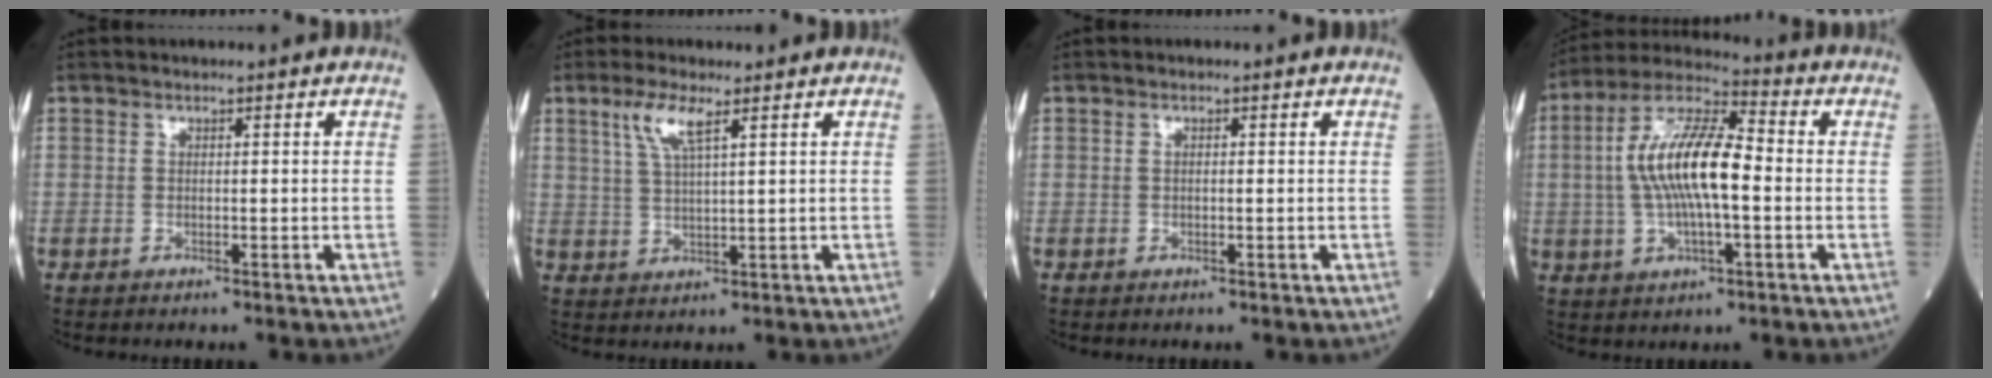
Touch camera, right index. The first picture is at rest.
{"total": 5.0, "force": [2.7, 0.5, 4.1], "torque": [-0.093, 0.004, 0.059]}
{"total": 0.5, "force": [0.1, 0.1, 0.5], "torque": [-0.012, 0.002, 0.003]}
{"total": 13.3, "force": [-0.2, 3.6, 12.9], "torque": [-0.259, 0.018, -0.004]}